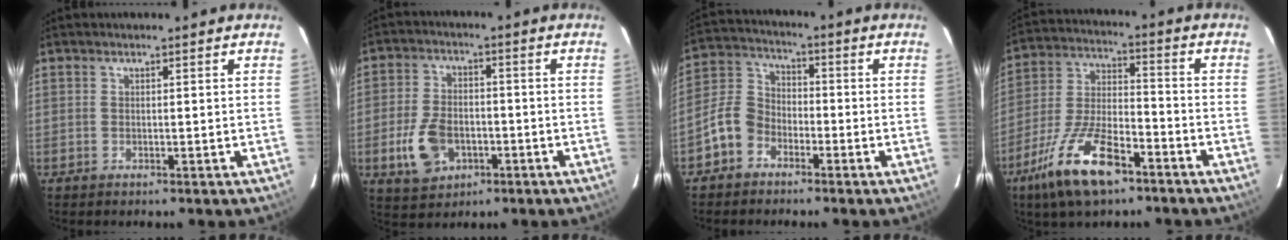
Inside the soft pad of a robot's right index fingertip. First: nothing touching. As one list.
[{"total": 10.1, "force": [-3.6, 6.9, 6.5], "torque": [-0.147, 0.003, -0.054]}, {"total": 7.5, "force": [-4.4, 5.5, 2.6], "torque": [-0.065, 0.028, -0.085]}, {"total": 15.8, "force": [-9.7, 5.8, 11.0], "torque": [-0.234, -0.017, -0.179]}]